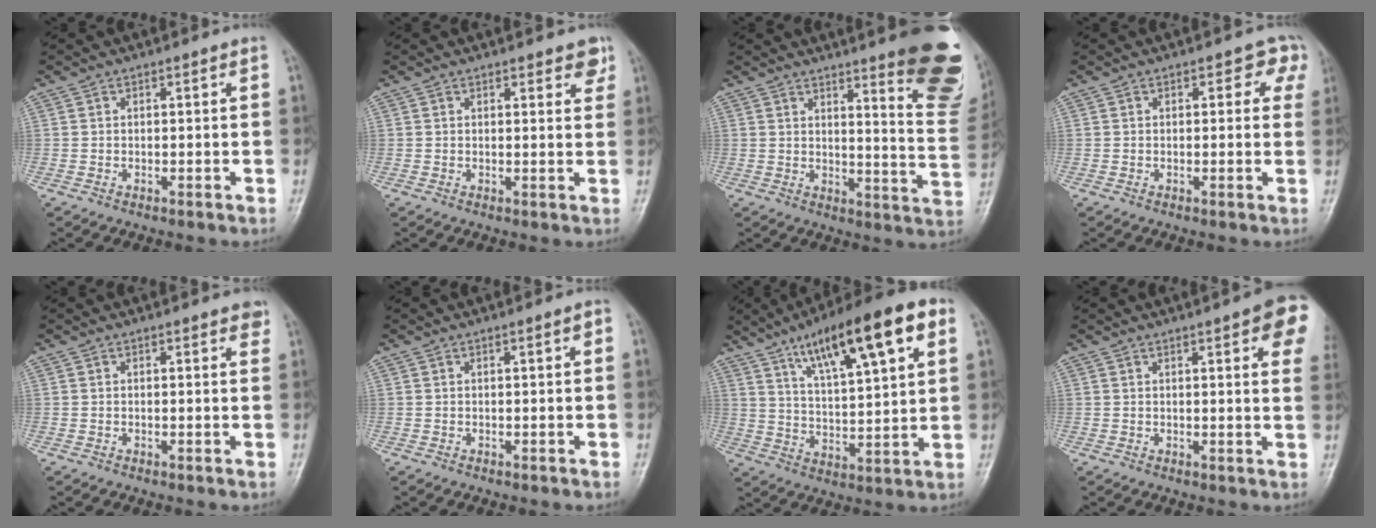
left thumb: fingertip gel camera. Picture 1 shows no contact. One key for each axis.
{"total": 3.2, "fx": 2.1, "fy": 1.4, "fz": 1.9, "tx": -0.003, "ty": -0.009, "tz": 0.023}
{"total": 18.3, "fx": 11.7, "fy": 3.3, "fz": 13.6, "tx": -0.132, "ty": -0.086, "tz": 0.139}
{"total": 4.0, "fx": 1.6, "fy": 2.4, "fz": 2.8, "tx": 0.007, "ty": 0.001, "tz": 0.006}
{"total": 2.0, "fx": 1.2, "fy": 0.7, "fz": 1.3, "tx": -0.010, "ty": -0.001, "tz": 0.011}
{"total": 1.2, "fx": 0.3, "fy": 0.2, "fz": 1.2, "tx": -0.020, "ty": 0.003, "tz": 0.004}
{"total": 19.9, "fx": 9.7, "fy": 5.3, "fz": 16.6, "tx": -0.236, "ty": -0.012, "tz": 0.157}
{"total": 10.4, "fx": 4.5, "fy": 2.4, "fz": 9.0, "tx": -0.084, "ty": -0.007, "tz": 0.045}